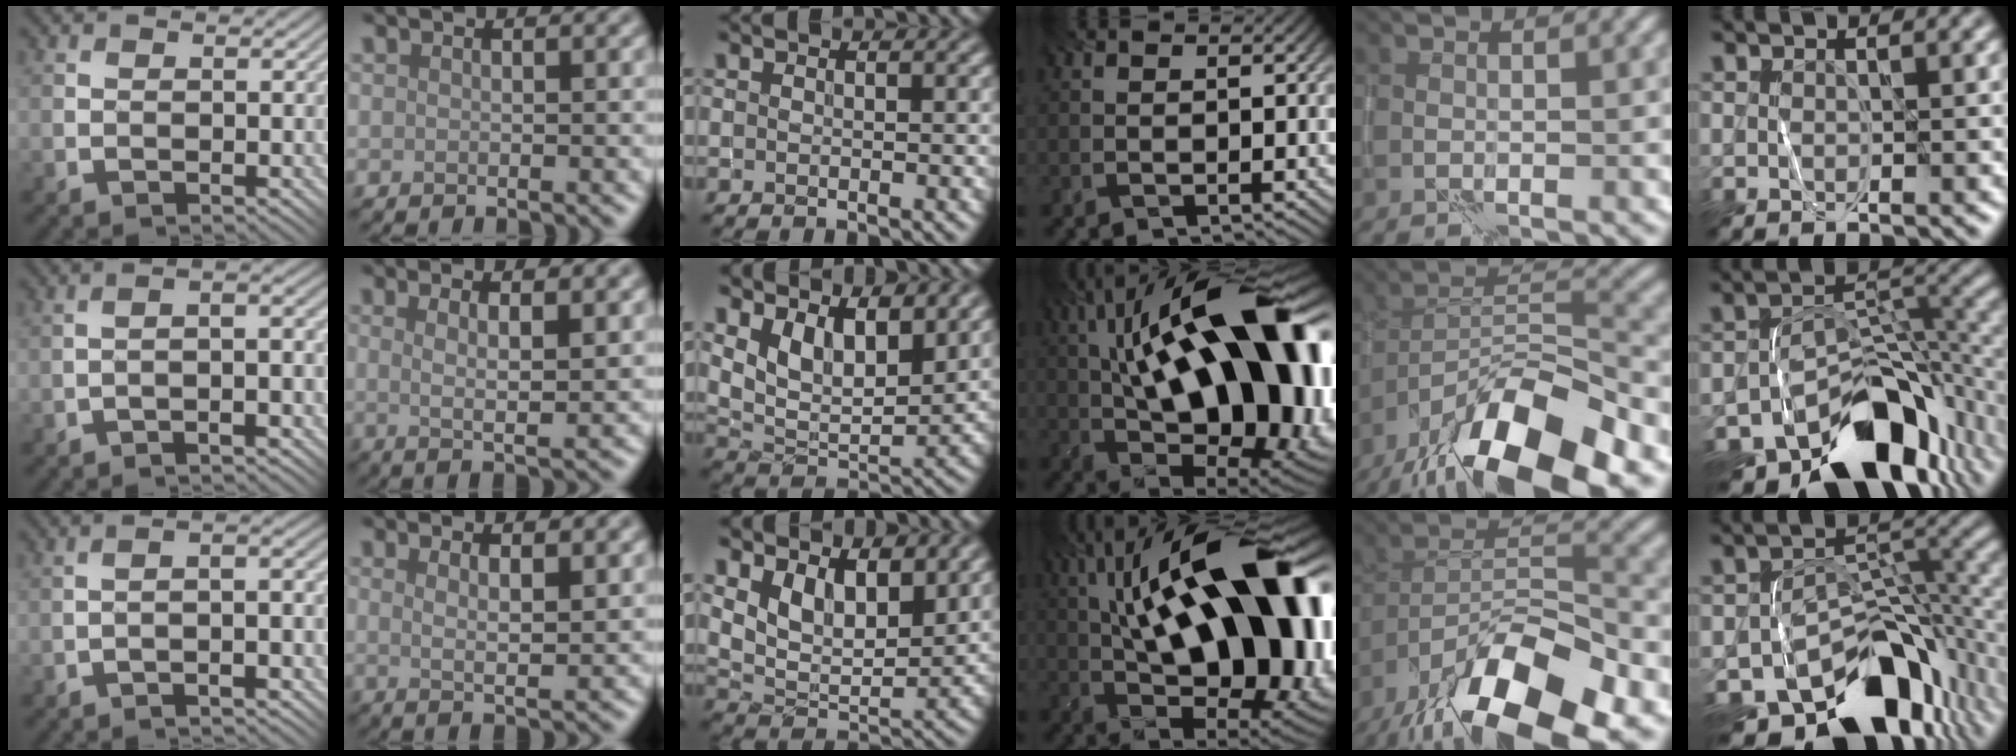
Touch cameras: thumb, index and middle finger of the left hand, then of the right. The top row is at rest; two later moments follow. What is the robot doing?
{"motion": "wrap", "object": "yarn"}